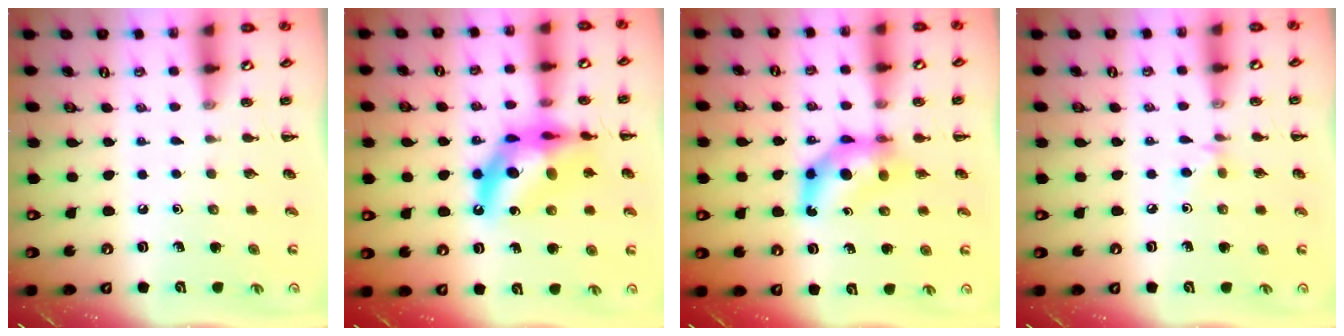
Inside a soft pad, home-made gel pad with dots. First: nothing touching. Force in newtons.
{"total": 16.4, "press": 15.9, "slide": 4.0}
{"total": 7.1, "press": 7.0, "slide": 1.0}
{"total": 4.2, "press": 4.0, "slide": 1.2}